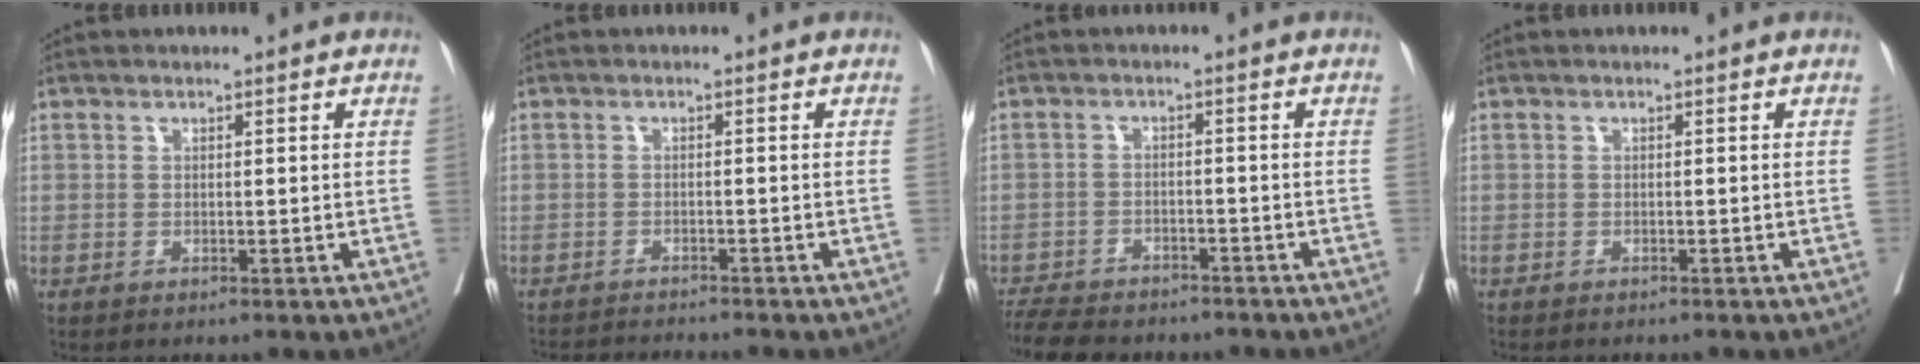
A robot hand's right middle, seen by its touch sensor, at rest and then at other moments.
{"total": 5.3, "force": [-5.2, -0.5, 1.2], "torque": [-0.008, -0.013, -0.081]}
{"total": 11.0, "force": [-9.7, 3.4, 4.1], "torque": [-0.085, -0.007, -0.140]}
{"total": 3.0, "force": [-2.7, 0.6, 1.2], "torque": [-0.018, -0.005, -0.032]}